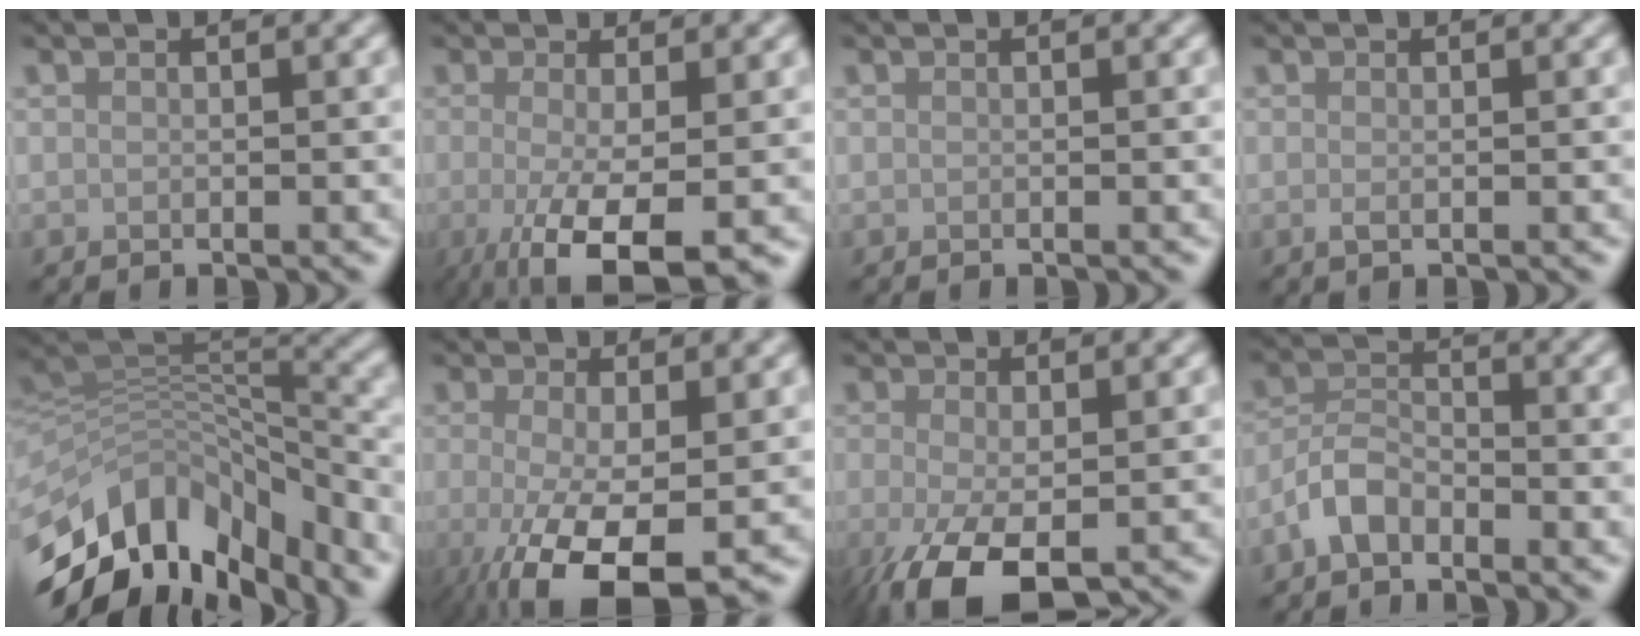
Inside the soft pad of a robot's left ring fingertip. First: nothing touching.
{"total": 6.8, "force": [-1.9, 1.9, 6.3], "torque": [-0.116, -0.016, -0.028]}
{"total": 0.0}
{"total": 0.6, "force": [0.0, 0.2, 0.6], "torque": [-0.014, -0.001, 0.000]}
{"total": 11.7, "force": [-7.4, 6.4, 6.4], "torque": [-0.135, 0.022, -0.137]}
{"total": 8.5, "force": [-2.9, 2.7, 7.6], "torque": [-0.142, -0.020, -0.042]}
{"total": 6.9, "force": [-2.5, 3.1, 5.6], "torque": [-0.127, -0.020, -0.041]}
{"total": 3.0, "force": [-2.0, 1.5, 1.6], "torque": [-0.030, 0.010, -0.051]}